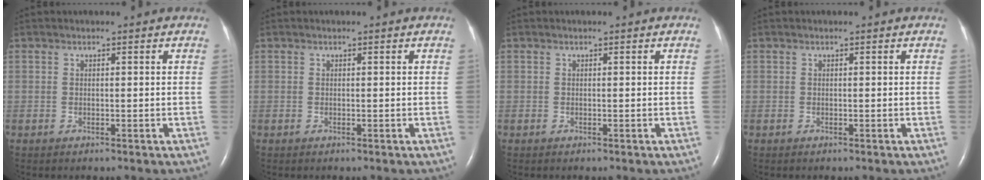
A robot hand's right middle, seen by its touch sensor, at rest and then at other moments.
{"total": 0.0}
{"total": 0.0}
{"total": 0.0}